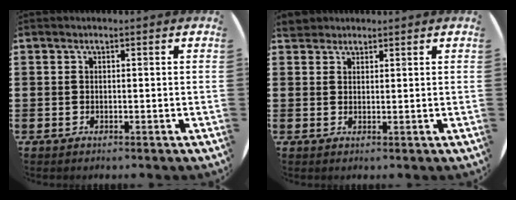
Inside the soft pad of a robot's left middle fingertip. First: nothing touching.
{"total": 2.1, "force": [2.0, 0.8, 0.0], "torque": [0.004, 0.003, 0.038]}